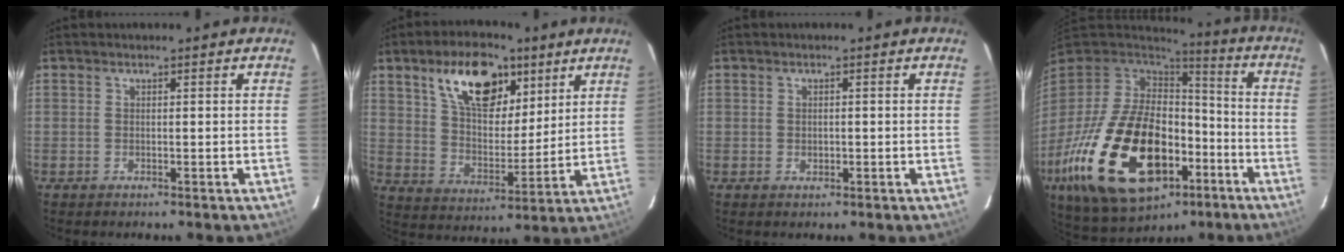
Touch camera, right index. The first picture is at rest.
{"total": 16.4, "force": [9.1, 8.4, 10.8], "torque": [-0.181, 0.020, 0.162]}
{"total": 1.1, "force": [-0.1, 1.0, 0.4], "torque": [-0.004, 0.001, 0.000]}
{"total": 30.4, "force": [-11.4, 17.8, 21.9], "torque": [-0.451, -0.019, -0.162]}